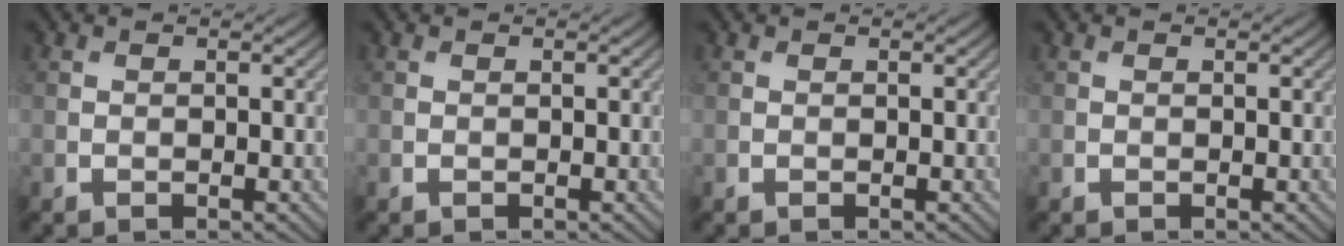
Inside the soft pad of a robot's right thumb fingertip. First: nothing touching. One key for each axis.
{"total": 0.0}
{"total": 0.0}
{"total": 0.0}